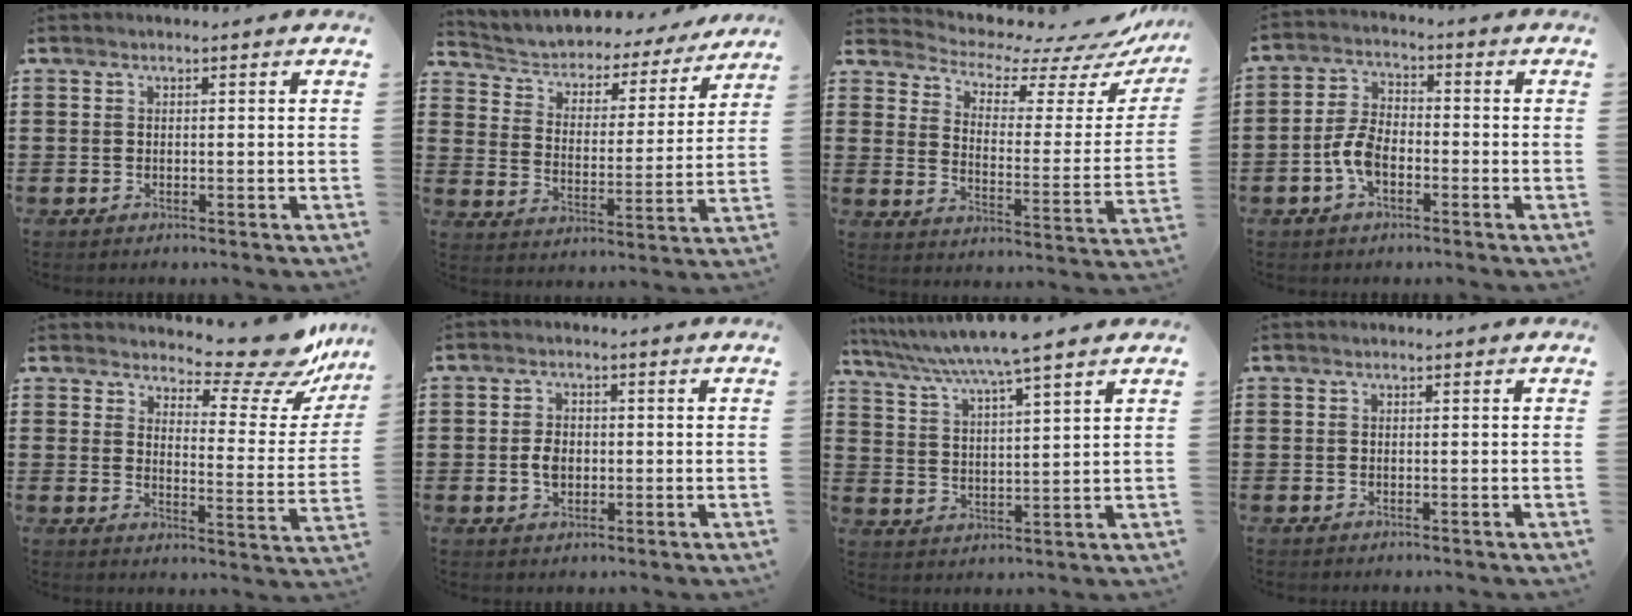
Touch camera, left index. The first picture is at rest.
{"total": 3.0, "force": [2.7, 1.3, 0.2], "torque": [-0.025, -0.023, 0.035]}
{"total": 5.6, "force": [5.1, 1.3, 1.8], "torque": [-0.050, -0.048, 0.079]}
{"total": 5.6, "force": [-2.1, 3.0, 4.3], "torque": [-0.107, 0.000, -0.048]}
{"total": 10.0, "force": [8.7, 2.5, 4.3], "torque": [-0.064, -0.065, 0.147]}
{"total": 3.3, "force": [-0.1, 2.2, 2.4], "torque": [-0.048, 0.006, -0.003]}
{"total": 6.9, "force": [6.0, -1.1, 3.3], "torque": [-0.085, -0.033, 0.100]}
{"total": 0.0}